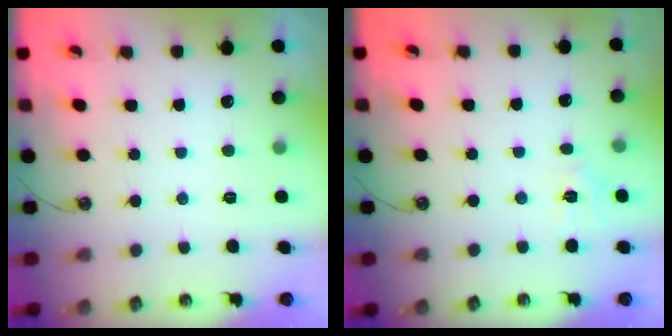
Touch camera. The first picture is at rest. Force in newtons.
{"total": 3.9, "press": 3.9, "slide": 0.4}